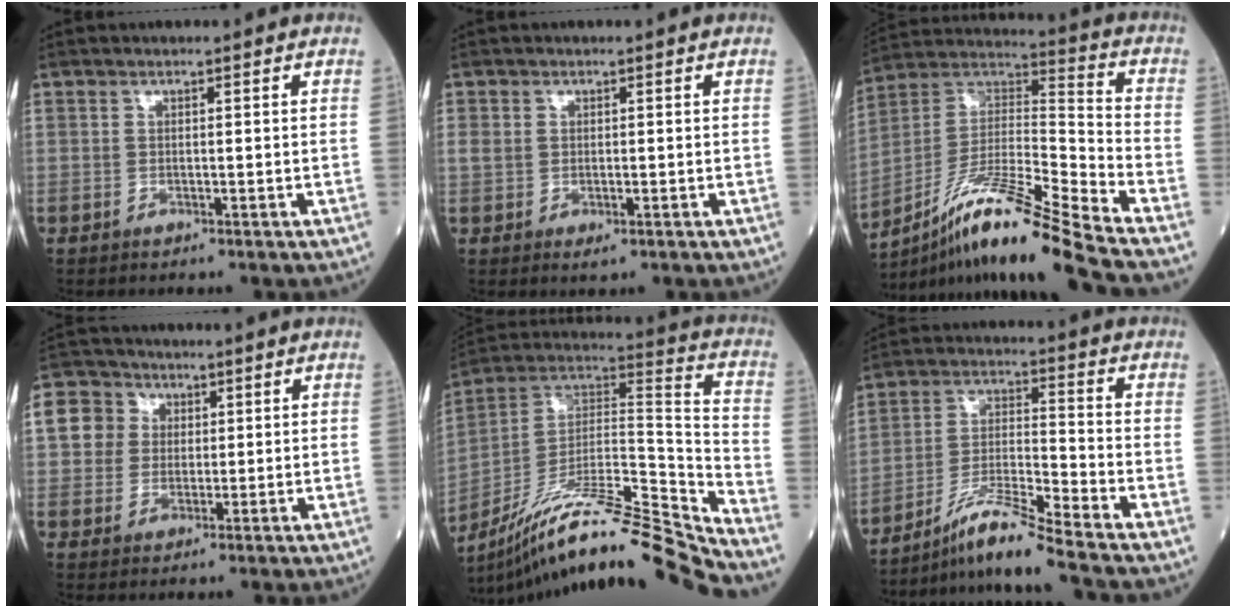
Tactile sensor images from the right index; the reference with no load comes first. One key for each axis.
{"total": 2.3, "fx": 0.0, "fy": 1.6, "fz": 1.6, "tx": -0.041, "ty": 0.004, "tz": 0.008}
{"total": 18.9, "fx": -14.3, "fy": -1.3, "fz": 12.3, "tx": -0.253, "ty": -0.008, "tz": -0.263}
{"total": 6.4, "fx": 1.4, "fy": 6.1, "fz": 1.6, "tx": -0.040, "ty": 0.027, "tz": 0.024}
{"total": 24.7, "fx": -21.2, "fy": -0.6, "fz": 12.7, "tx": -0.202, "ty": 0.003, "tz": -0.357}
{"total": 9.5, "fx": -8.0, "fy": -1.9, "fz": 4.7, "tx": -0.098, "ty": -0.017, "tz": -0.148}